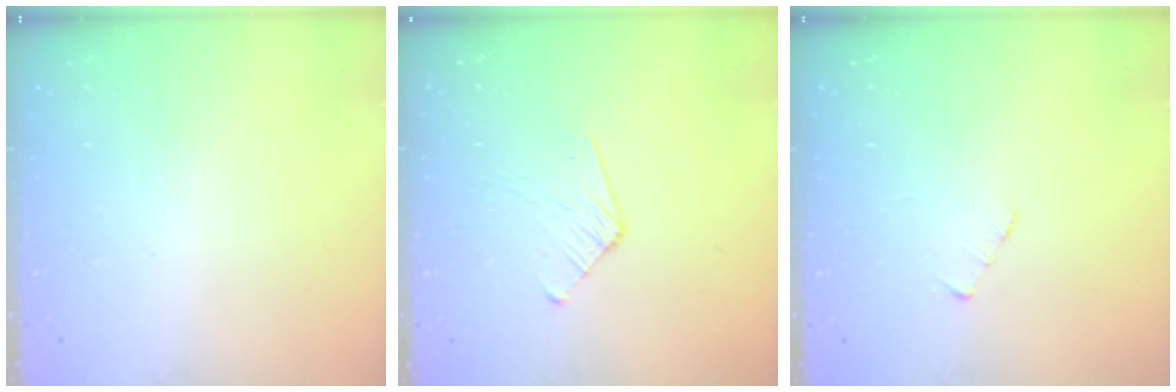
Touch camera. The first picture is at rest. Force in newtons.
{"total": 5.7, "press": 5.7, "slide": 0.4}
{"total": 2.7, "press": 2.7, "slide": 0.3}